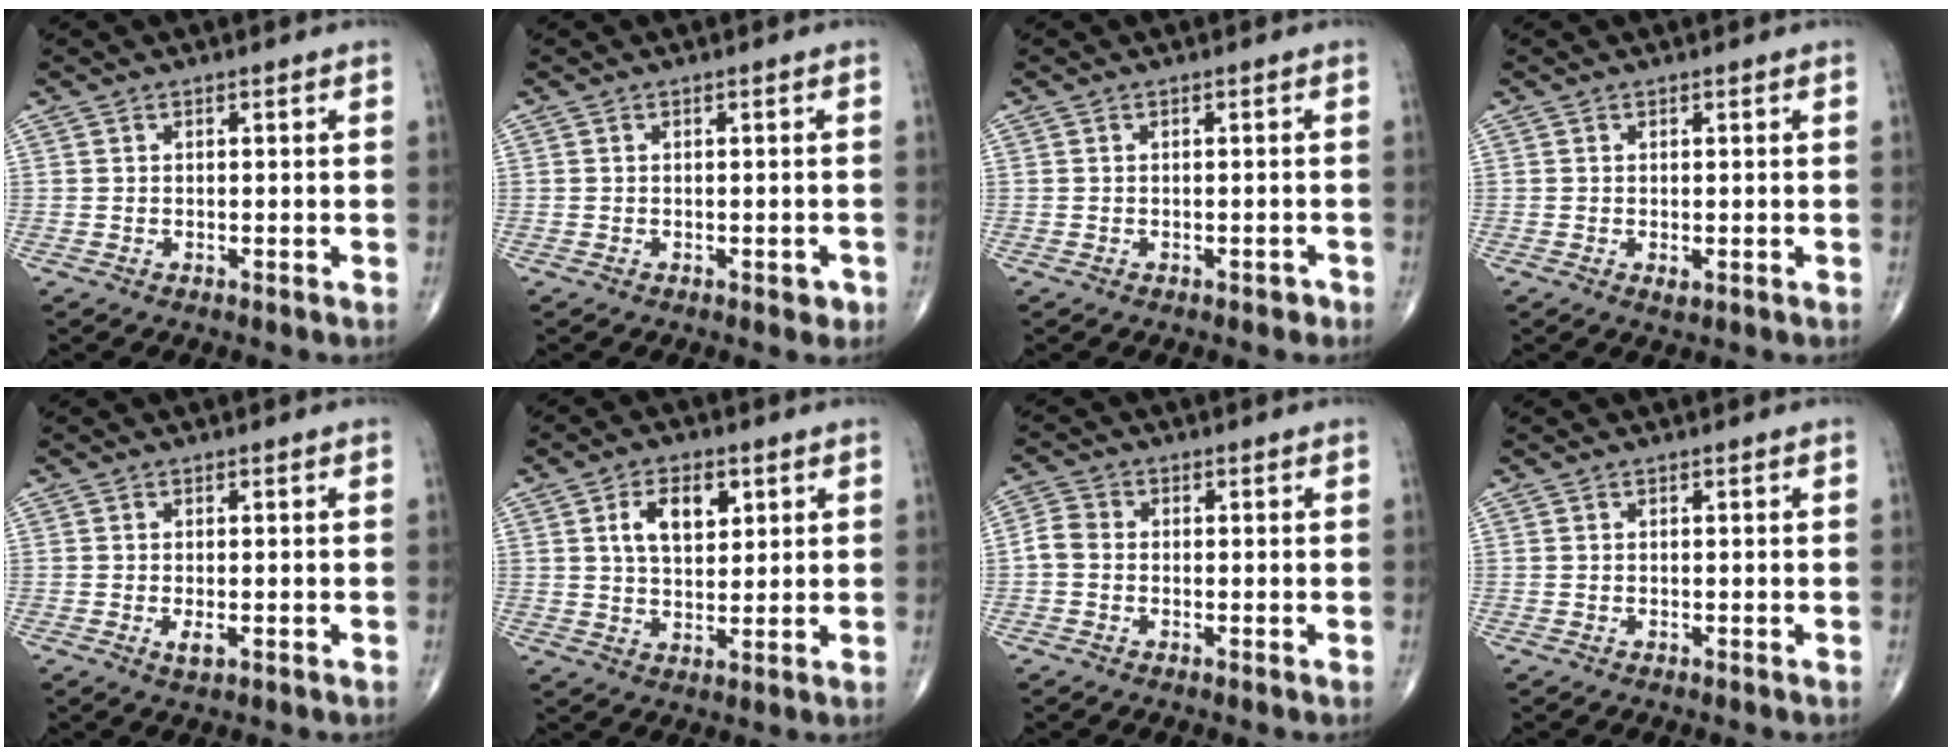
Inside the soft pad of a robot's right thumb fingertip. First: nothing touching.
{"total": 1.5, "force": [-0.7, 0.9, 1.1], "torque": [-0.005, 0.002, -0.008]}
{"total": 1.0, "force": [-0.7, 0.6, 0.4], "torque": [-0.002, 0.005, -0.009]}
{"total": 1.0, "force": [-0.2, 0.5, 0.8], "torque": [-0.013, -0.003, -0.002]}
{"total": 2.7, "force": [-0.8, 1.1, 2.3], "torque": [-0.041, -0.004, -0.011]}
{"total": 7.9, "force": [2.9, 4.6, 5.8], "torque": [-0.080, -0.009, 0.052]}
{"total": 3.1, "force": [-0.6, 2.5, 1.8], "torque": [-0.033, 0.008, -0.022]}
{"total": 0.0}